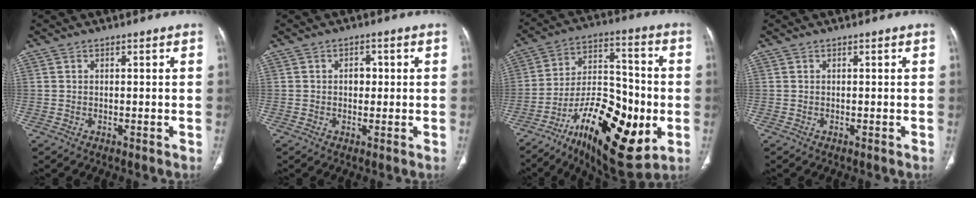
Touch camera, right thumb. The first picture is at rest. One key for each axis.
{"total": 2.4, "fx": 0.2, "fy": 1.9, "fz": 1.6, "tx": -0.009, "ty": 0.004, "tz": -0.001}
{"total": 25.2, "fx": -8.4, "fy": 10.9, "fz": 21.1, "tx": -0.330, "ty": 0.032, "tz": -0.126}
{"total": 0.0}